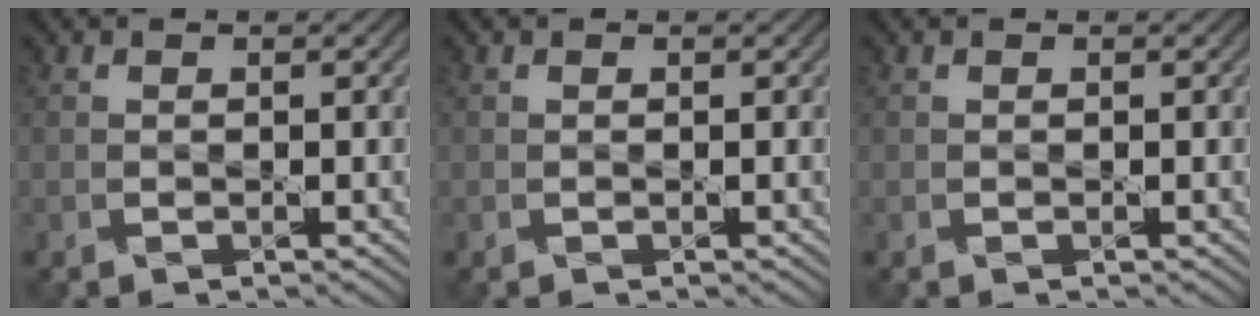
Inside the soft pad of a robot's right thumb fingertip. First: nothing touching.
{"total": 0.0}
{"total": 0.0}